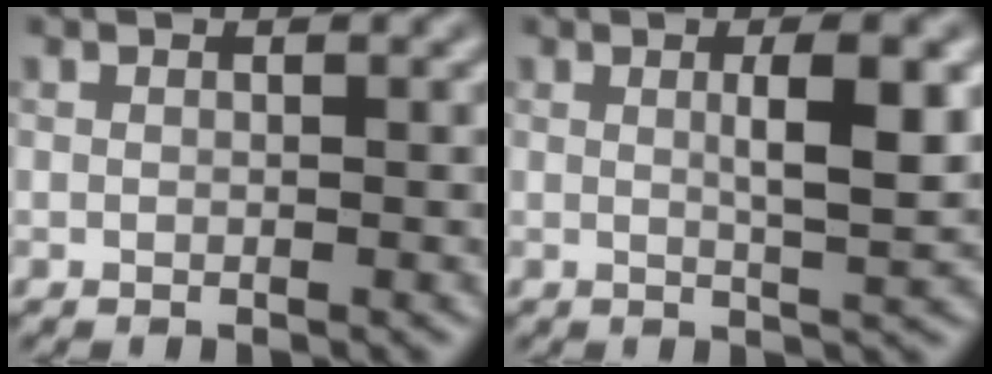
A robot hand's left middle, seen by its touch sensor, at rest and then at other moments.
{"total": 4.1, "force": [0.8, 0.8, 4.0], "torque": [-0.060, 0.001, 0.012]}